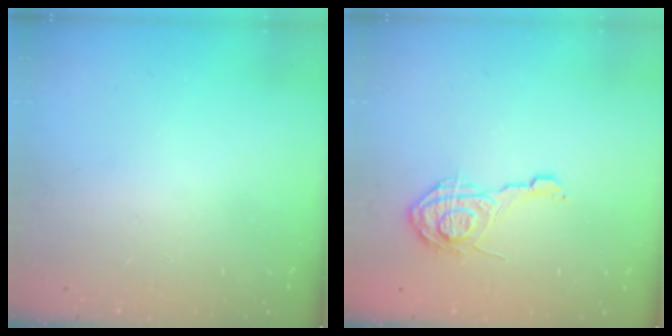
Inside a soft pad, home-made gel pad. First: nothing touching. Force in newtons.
{"total": 12.2, "press": 12.2, "slide": 0.5}